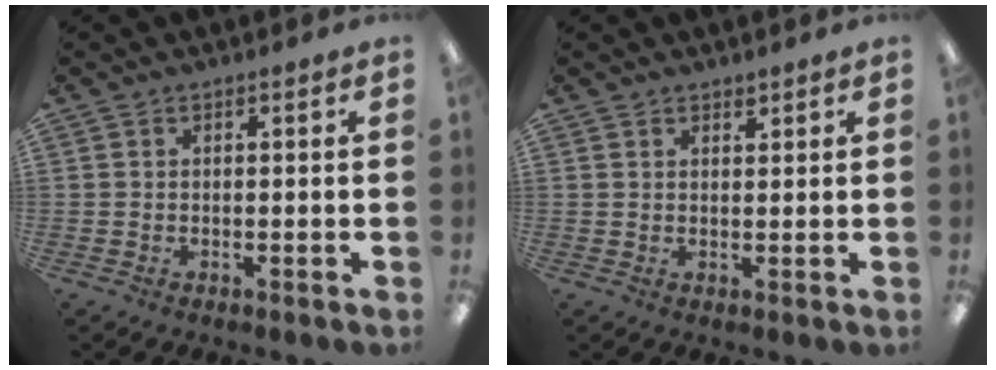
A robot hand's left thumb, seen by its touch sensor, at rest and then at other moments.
{"total": 1.6, "force": [1.4, 0.7, 0.1], "torque": [0.005, -0.004, 0.025]}